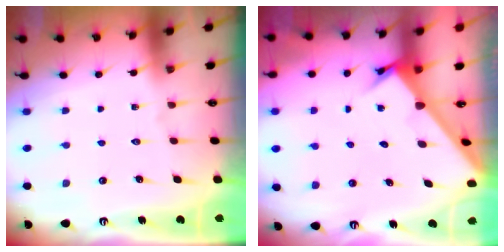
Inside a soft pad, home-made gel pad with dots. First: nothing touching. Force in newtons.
{"total": 2.3, "press": 2.3, "slide": 0.3}